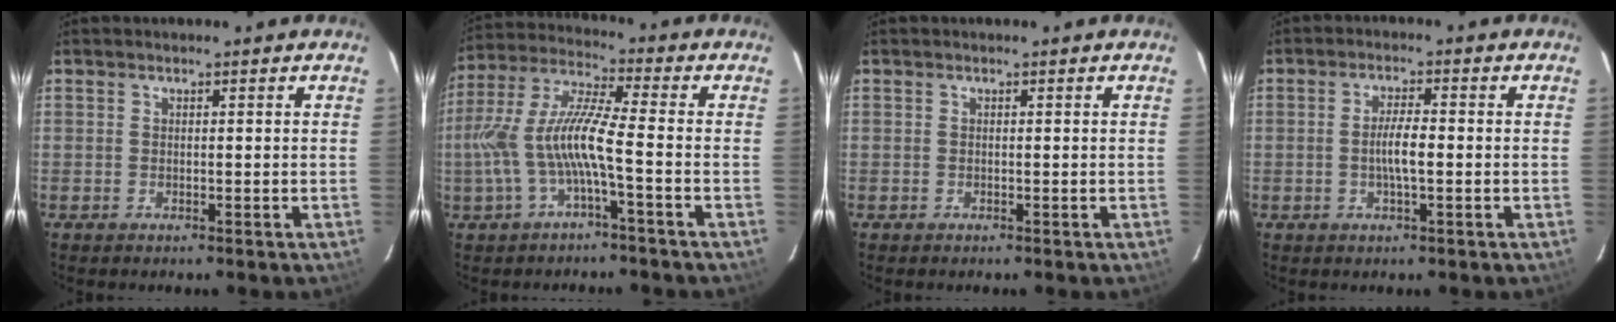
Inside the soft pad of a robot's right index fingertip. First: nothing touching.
{"total": 10.7, "force": [-2.9, 1.1, 10.2], "torque": [-0.219, 0.006, -0.050]}
{"total": 0.0}
{"total": 4.1, "force": [-0.7, 0.7, 4.0], "torque": [-0.073, 0.000, -0.010]}